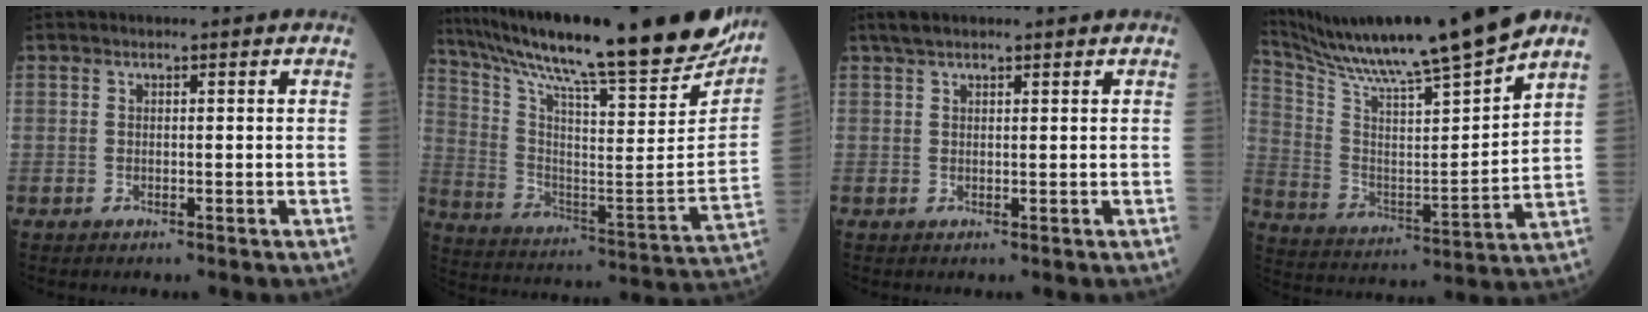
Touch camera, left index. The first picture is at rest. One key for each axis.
{"total": 32.2, "fx": 27.1, "fy": 2.0, "fz": 17.2, "tx": -0.294, "ty": -0.081, "tz": 0.385}
{"total": 2.8, "fx": 2.3, "fy": 0.4, "fz": 1.5, "tx": -0.029, "ty": 0.023, "tz": 0.043}
{"total": 20.4, "fx": 17.8, "fy": -1.3, "fz": 9.9, "tx": -0.187, "ty": -0.024, "tz": 0.296}